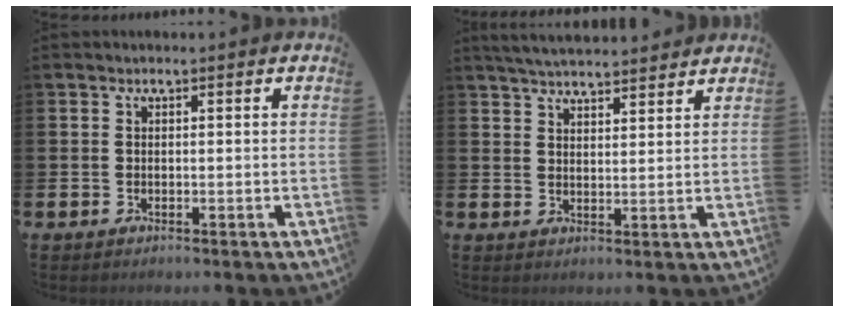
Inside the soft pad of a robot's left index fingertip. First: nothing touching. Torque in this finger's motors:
{"motor_torque": [0.97, -1.17, 0.66, 0.14]}